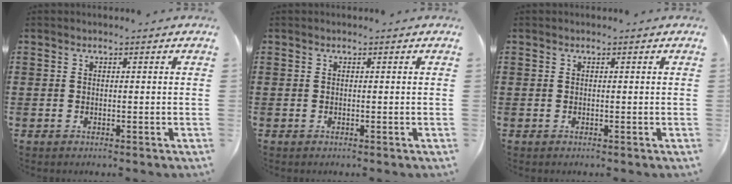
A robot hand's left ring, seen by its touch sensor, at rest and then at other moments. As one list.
[{"total": 0.0}, {"total": 0.0}]